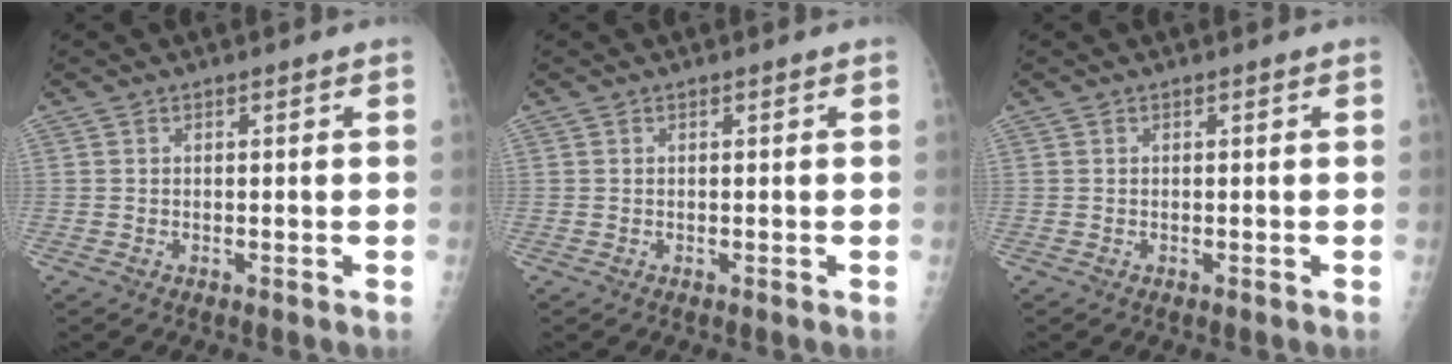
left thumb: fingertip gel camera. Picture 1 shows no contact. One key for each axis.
{"total": 0.0}
{"total": 0.0}